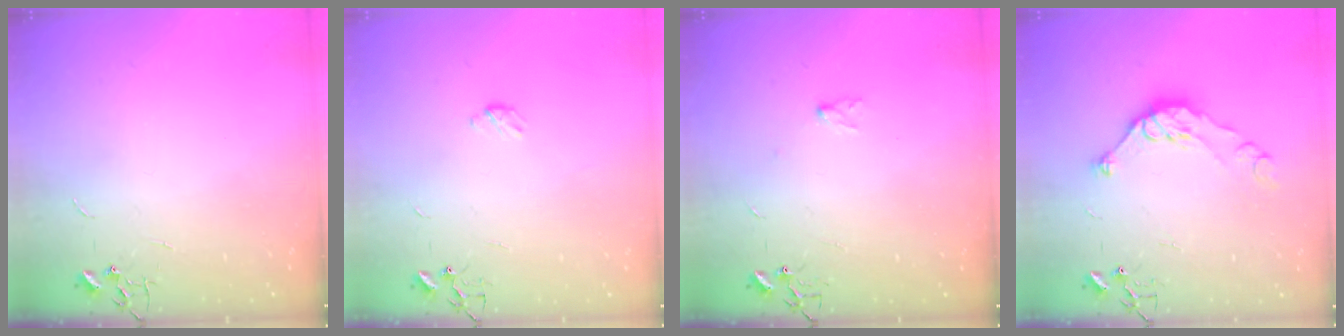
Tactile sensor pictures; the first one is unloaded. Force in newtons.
{"total": 2.9, "press": 2.9, "slide": 0.4}
{"total": 5.5, "press": 4.4, "slide": 3.2}
{"total": 12.3, "press": 12.2, "slide": 0.4}